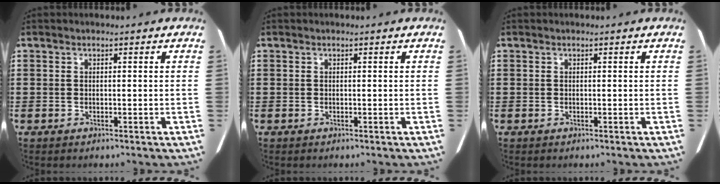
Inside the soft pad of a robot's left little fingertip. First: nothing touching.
{"total": 0.0}
{"total": 0.0}